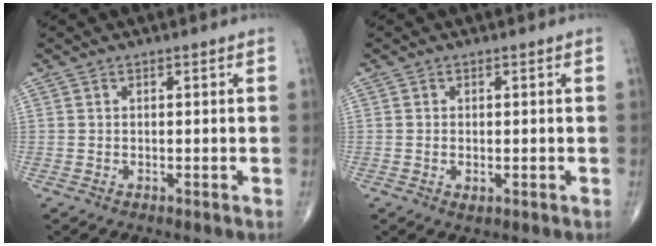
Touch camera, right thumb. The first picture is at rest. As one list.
[{"total": 1.4, "force": [-0.3, 0.8, 1.1], "torque": [-0.023, 0.000, -0.003]}]